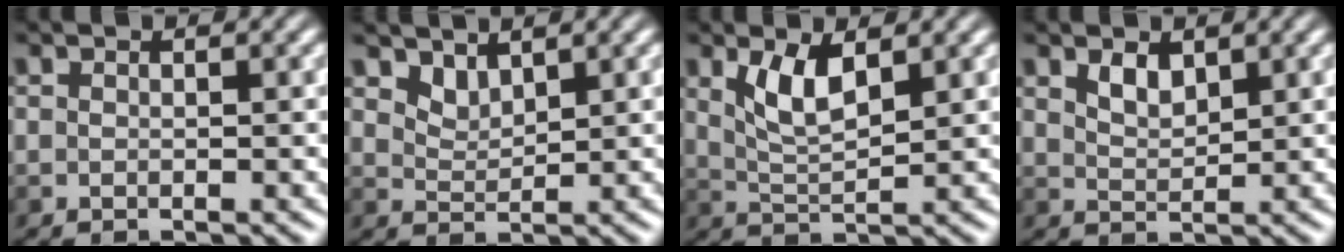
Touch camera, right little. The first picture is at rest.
{"total": 1.7, "force": [1.4, 0.6, 0.6], "torque": [-0.014, -0.006, 0.030]}
{"total": 3.3, "force": [1.5, 1.1, 2.7], "torque": [-0.060, -0.005, 0.033]}
{"total": 1.8, "force": [1.2, 0.9, 1.0], "torque": [-0.019, -0.002, 0.028]}